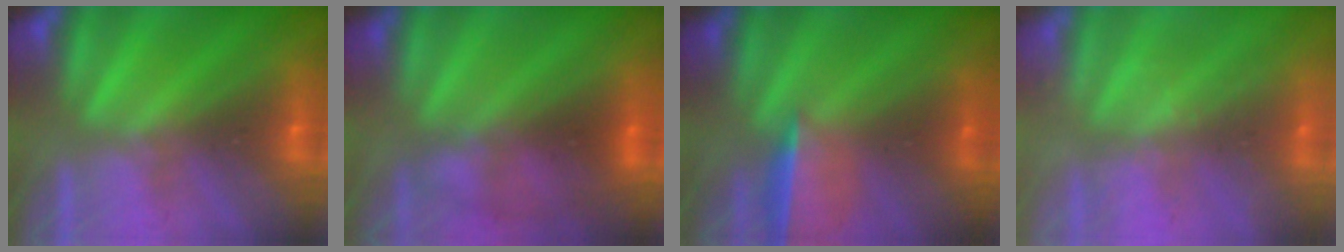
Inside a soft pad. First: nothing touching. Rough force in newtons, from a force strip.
{"total": 2.2}
{"total": 1.7}
{"total": 2.4}